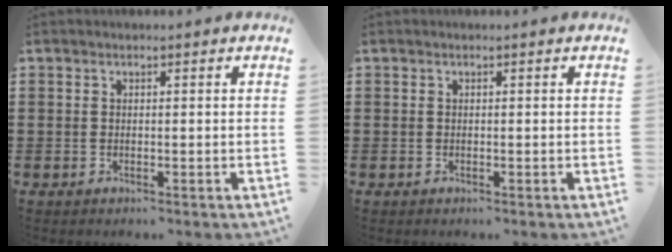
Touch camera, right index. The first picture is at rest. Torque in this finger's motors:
{"motor_torque": [0.23, 0.73, 0.00, 0.01]}